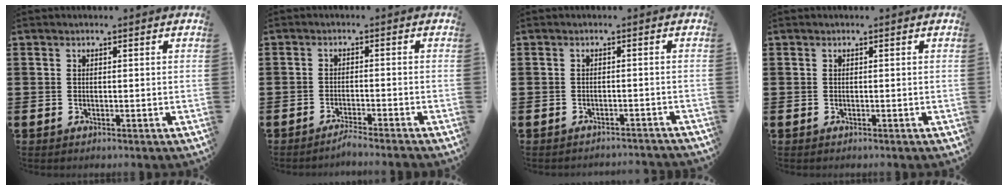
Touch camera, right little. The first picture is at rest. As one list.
[{"total": 1.8, "force": [-1.7, -0.3, 0.6], "torque": [-0.008, 0.003, -0.033]}, {"total": 1.2, "force": [-1.2, -0.1, 0.0], "torque": [-0.001, 0.003, -0.025]}, {"total": 0.0}]